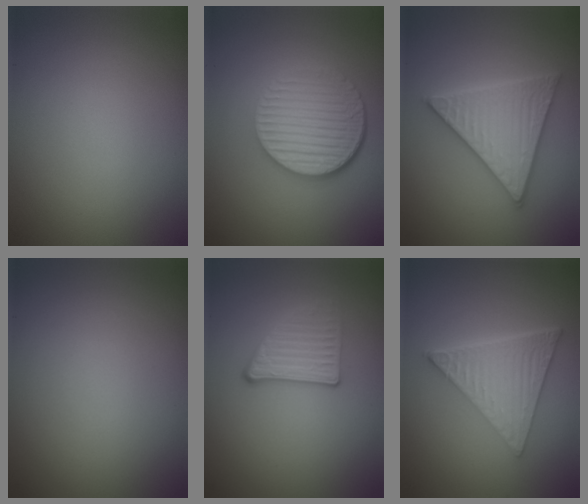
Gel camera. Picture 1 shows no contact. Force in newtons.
{"total": 6.1, "press": 4.2, "slide": 4.4}
{"total": 5.6, "press": 5.5, "slide": 0.7}
{"total": 0.0}
{"total": 2.8, "press": 2.3, "slide": 1.5}
{"total": 6.9, "press": 4.6, "slide": 5.1}